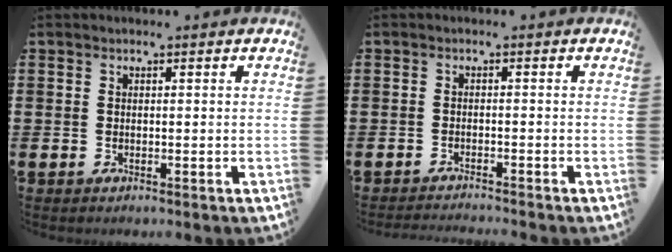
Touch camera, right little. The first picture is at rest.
{"total": 1.3, "force": [-1.3, -0.2, 0.1], "torque": [-0.002, 0.001, -0.026]}